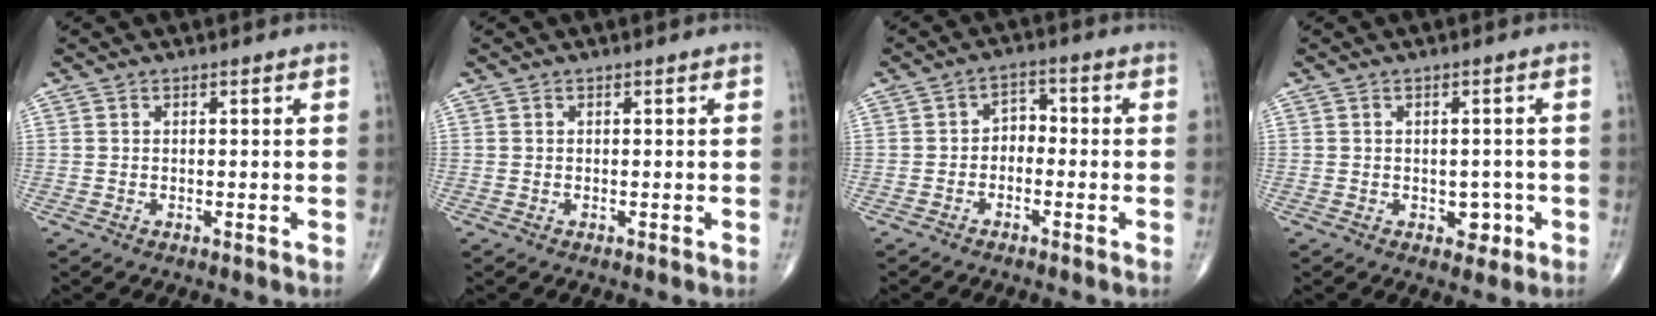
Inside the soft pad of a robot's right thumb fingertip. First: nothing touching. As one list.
[{"total": 0.0}, {"total": 3.4, "force": [-1.2, 2.5, 2.0], "torque": [-0.014, 0.026, -0.033]}, {"total": 3.0, "force": [-0.9, 2.2, 1.8], "torque": [0.001, 0.005, -0.009]}]